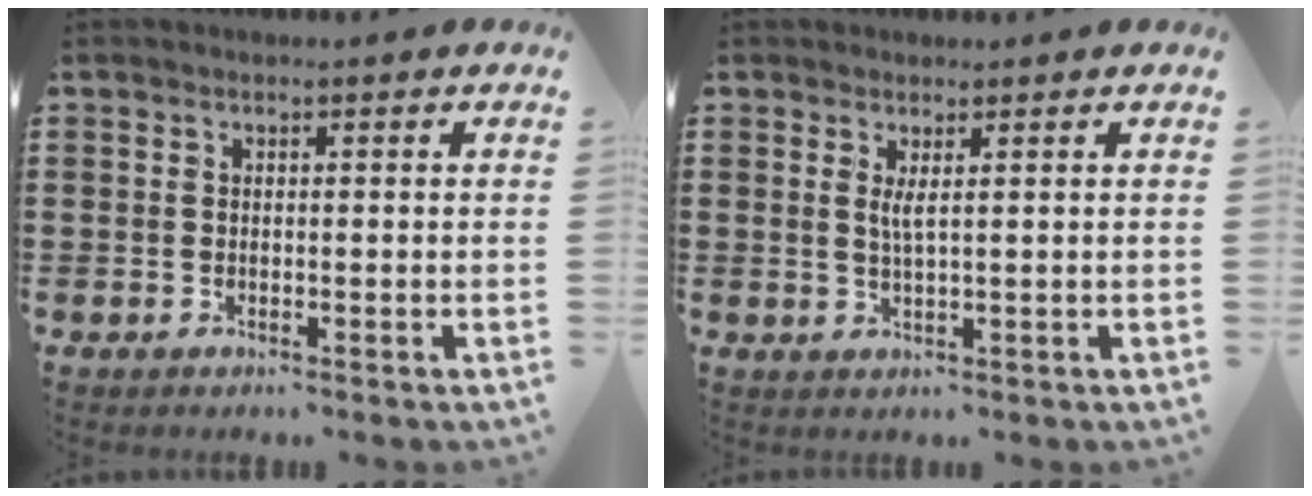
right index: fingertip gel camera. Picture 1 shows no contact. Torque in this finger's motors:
{"motor_torque": [0.51, 0.46, 0.22, 0.05]}